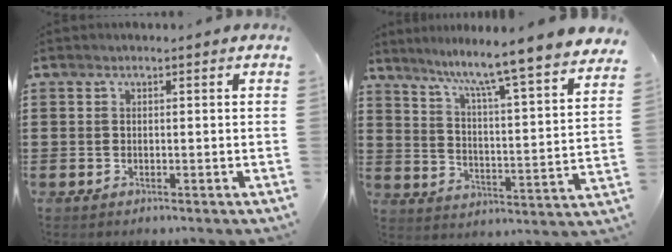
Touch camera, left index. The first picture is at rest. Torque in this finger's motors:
{"motor_torque": [2.14, 0.00, 0.90, 0.21]}